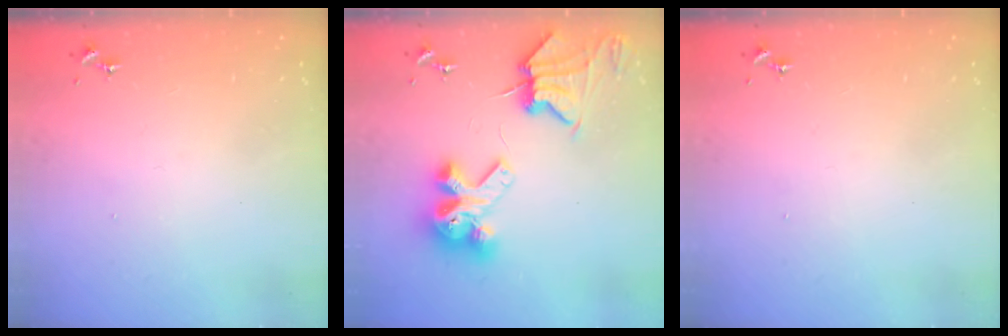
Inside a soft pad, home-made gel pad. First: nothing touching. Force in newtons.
{"total": 11.2, "press": 11.1, "slide": 1.4}
{"total": 0.0}